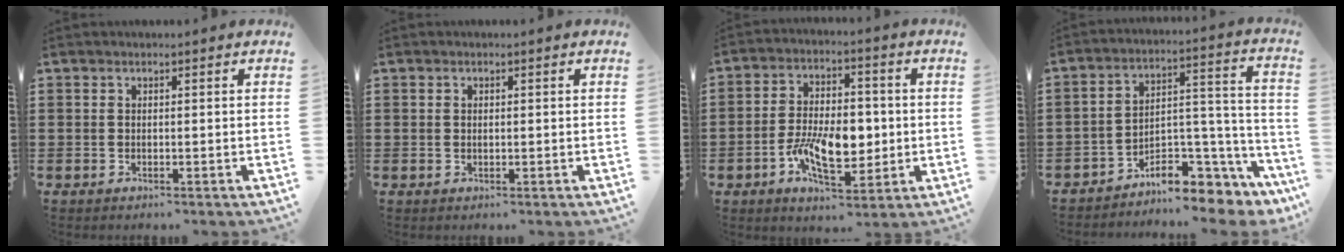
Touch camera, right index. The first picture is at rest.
{"total": 0.7, "force": [0.1, 0.4, 0.6], "torque": [-0.013, 0.001, 0.001]}
{"total": 10.1, "force": [-1.9, 5.4, 8.3], "torque": [-0.160, 0.001, -0.040]}
{"total": 7.7, "force": [-6.1, 3.6, 3.0], "torque": [-0.045, 0.011, -0.110]}